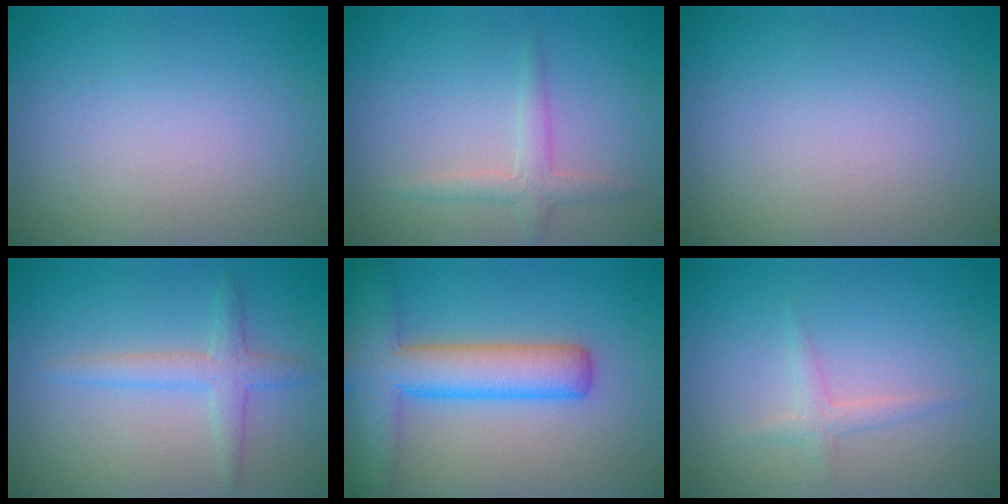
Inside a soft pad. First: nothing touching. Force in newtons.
{"total": 1.9, "press": 1.9, "slide": 0.1}
{"total": 0.0}
{"total": 2.5, "press": 2.5, "slide": 0.0}
{"total": 7.6, "press": 7.6, "slide": 0.3}
{"total": 1.3, "press": 1.3, "slide": 0.0}